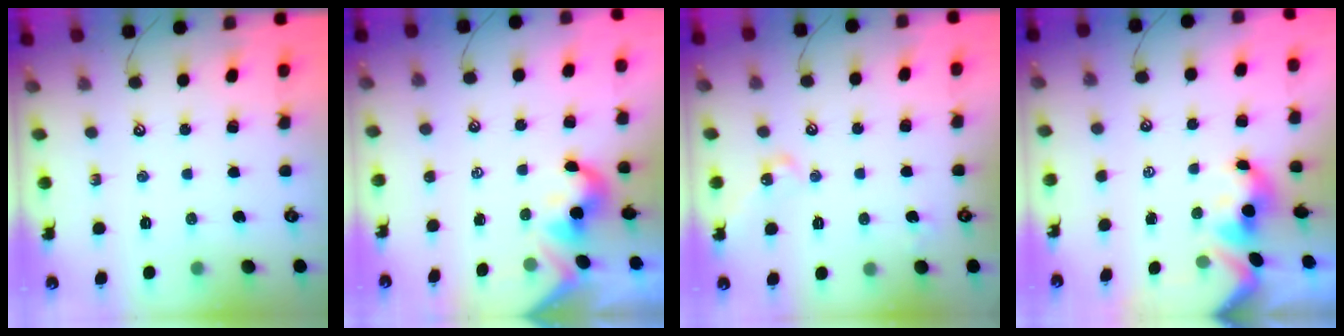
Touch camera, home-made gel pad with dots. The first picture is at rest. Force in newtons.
{"total": 2.0, "press": 2.0, "slide": 0.5}
{"total": 7.3, "press": 7.2, "slide": 0.8}
{"total": 0.9, "press": 0.5, "slide": 0.7}